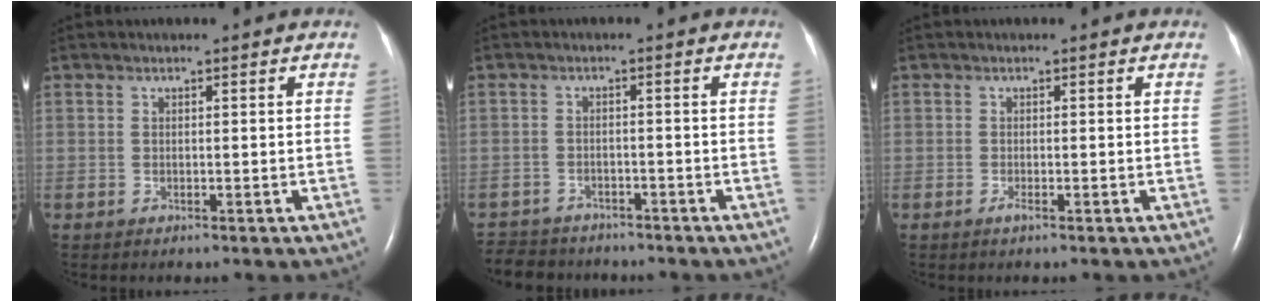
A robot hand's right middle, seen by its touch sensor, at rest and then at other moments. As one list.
[{"total": 8.4, "force": [-7.6, 3.2, 1.7], "torque": [-0.037, -0.003, -0.111]}, {"total": 0.7, "force": [-0.4, 0.0, 0.5], "torque": [-0.013, -0.002, -0.008]}]